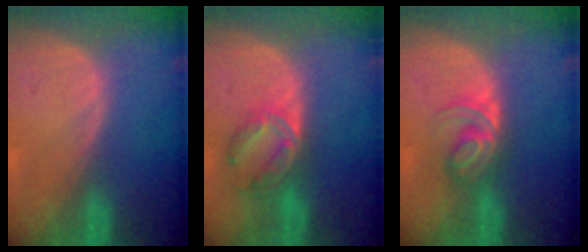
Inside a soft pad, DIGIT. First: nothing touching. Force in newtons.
{"total": 7.0, "press": 6.0, "slide": 3.6}
{"total": 5.9, "press": 5.2, "slide": 2.9}